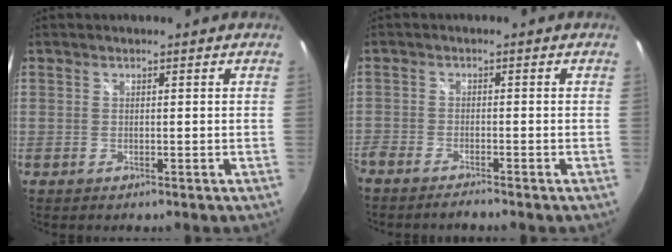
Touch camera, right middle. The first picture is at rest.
{"total": 3.6, "force": [-3.3, 0.3, 1.2], "torque": [-0.043, -0.013, -0.066]}